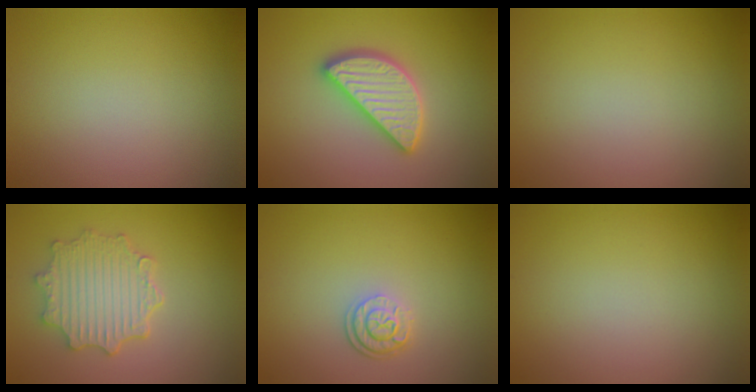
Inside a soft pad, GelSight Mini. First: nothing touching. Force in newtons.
{"total": 4.7, "press": 4.7, "slide": 0.5}
{"total": 0.0}
{"total": 4.9, "press": 4.0, "slide": 2.9}
{"total": 2.5, "press": 1.9, "slide": 1.6}
{"total": 0.0}